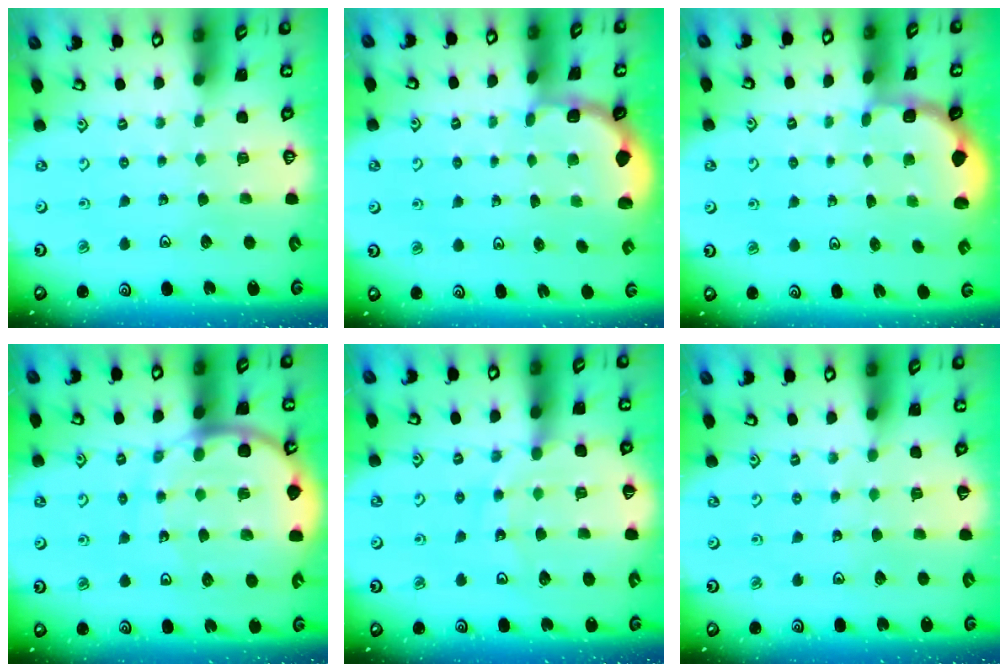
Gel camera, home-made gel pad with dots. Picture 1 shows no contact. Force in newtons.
{"total": 1.9, "press": 1.8, "slide": 0.7}
{"total": 2.0, "press": 1.8, "slide": 0.7}
{"total": 13.1, "press": 13.0, "slide": 1.7}
{"total": 12.9, "press": 12.8, "slide": 1.6}
{"total": 3.1, "press": 3.1, "slide": 0.3}